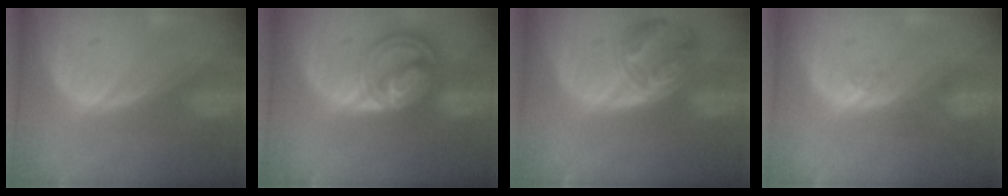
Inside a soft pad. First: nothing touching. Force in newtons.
{"total": 8.5, "press": 7.2, "slide": 4.5}
{"total": 8.1, "press": 7.1, "slide": 3.9}
{"total": 1.4, "press": 1.4, "slide": 0.1}